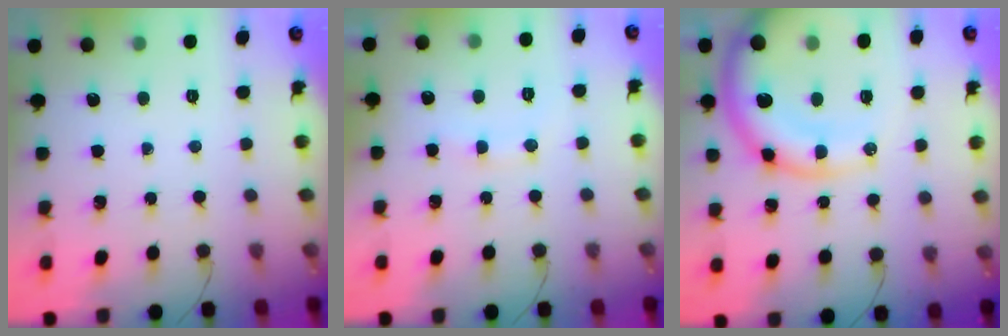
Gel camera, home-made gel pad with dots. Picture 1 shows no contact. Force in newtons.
{"total": 7.3, "press": 7.2, "slide": 1.2}
{"total": 19.2, "press": 18.6, "slide": 4.5}